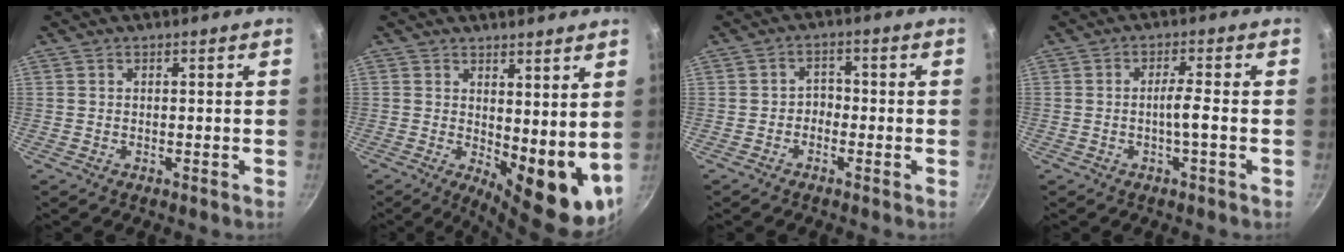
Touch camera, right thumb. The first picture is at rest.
{"total": 12.2, "force": [2.3, 5.4, 10.7], "torque": [-0.112, -0.031, 0.045]}
{"total": 2.5, "force": [-1.2, 1.9, 1.1], "torque": [0.001, 0.018, -0.025]}
{"total": 3.4, "force": [-0.9, -0.1, 3.2], "torque": [-0.063, 0.013, -0.018]}